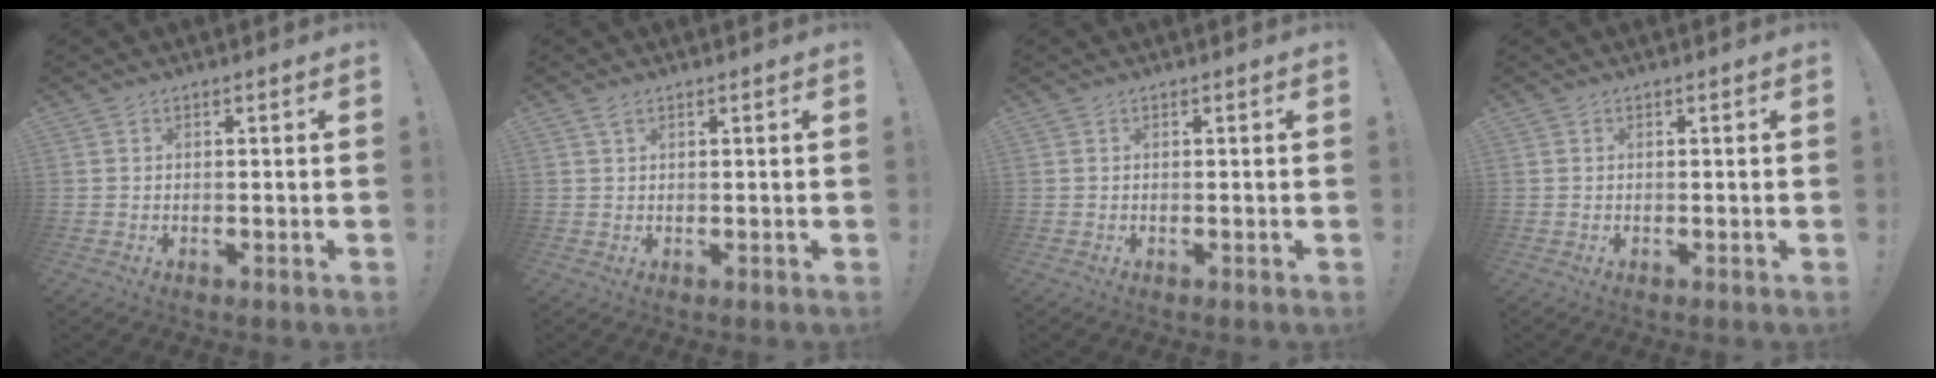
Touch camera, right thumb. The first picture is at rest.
{"total": 2.1, "force": [1.3, 0.9, 1.4], "torque": [-0.026, -0.001, 0.024]}
{"total": 0.0}
{"total": 0.0}